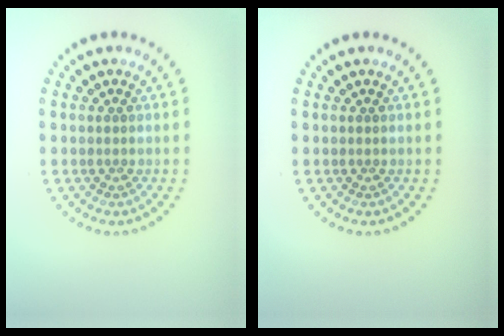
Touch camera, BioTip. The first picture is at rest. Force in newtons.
{"total": 0.0}